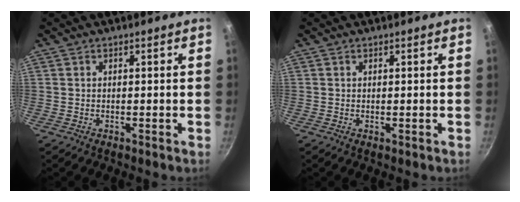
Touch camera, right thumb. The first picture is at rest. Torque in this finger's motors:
{"motor_torque": [0.22, -0.05, -0.12, 0.31, -0.01]}